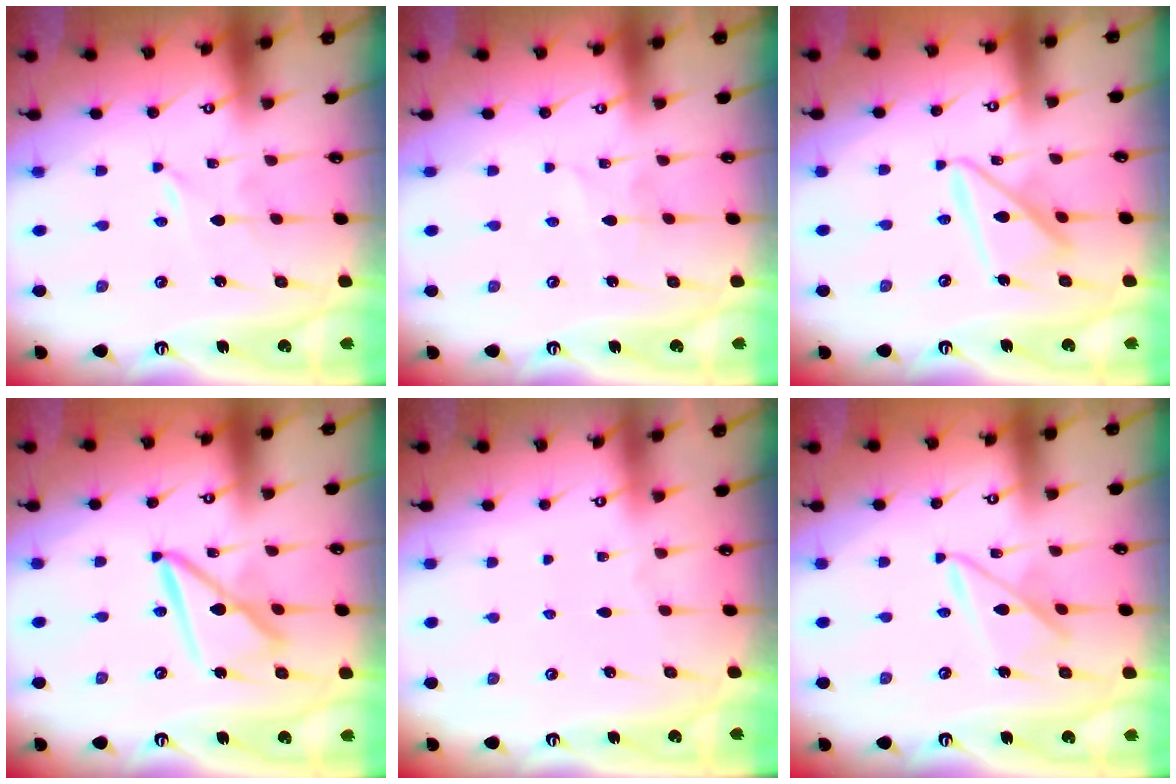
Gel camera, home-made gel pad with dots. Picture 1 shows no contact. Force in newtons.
{"total": 1.7, "press": 1.6, "slide": 0.2}
{"total": 13.7, "press": 13.7, "slide": 1.5}
{"total": 13.0, "press": 12.9, "slide": 1.2}
{"total": 0.0}
{"total": 9.1, "press": 9.1, "slide": 0.5}